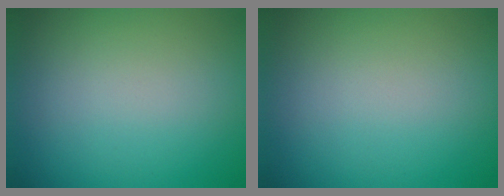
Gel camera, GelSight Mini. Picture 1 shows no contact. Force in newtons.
{"total": 0.0}